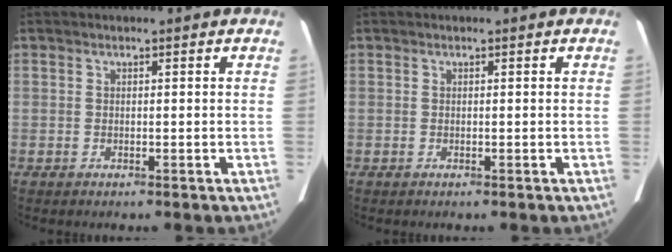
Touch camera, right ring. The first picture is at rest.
{"total": 0.0}